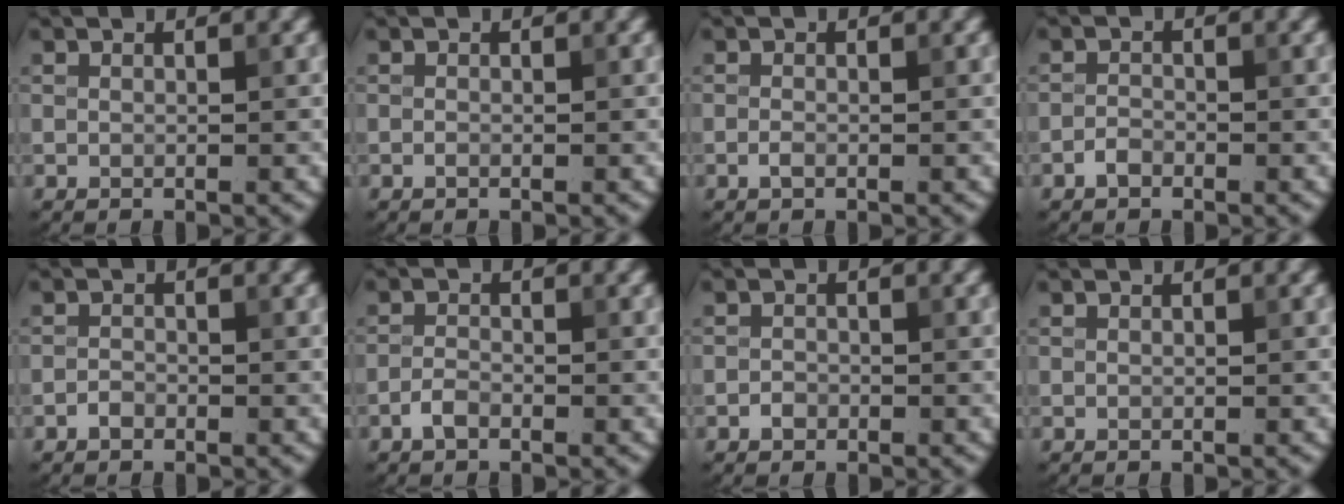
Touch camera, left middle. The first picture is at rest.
{"total": 0.0}
{"total": 0.7, "force": [-0.4, 0.3, 0.5], "torque": [-0.012, -0.001, -0.008]}
{"total": 1.2, "force": [-0.8, 0.7, 0.5], "torque": [-0.008, 0.003, -0.019]}
{"total": 0.9, "force": [-0.7, 0.5, 0.4], "torque": [-0.005, 0.001, -0.014]}
{"total": 1.4, "force": [-1.0, 0.6, 0.8], "torque": [-0.017, 0.003, -0.023]}
{"total": 0.9, "force": [-0.5, 0.7, 0.3], "torque": [-0.002, 0.000, -0.011]}
{"total": 0.0}